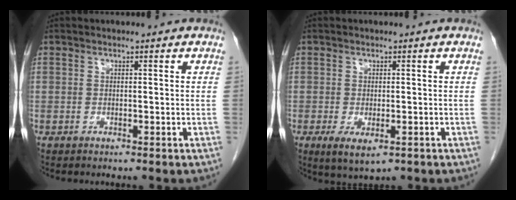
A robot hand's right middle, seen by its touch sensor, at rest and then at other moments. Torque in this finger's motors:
{"motor_torque": [0.25, -0.34, 0.17, 0.03]}